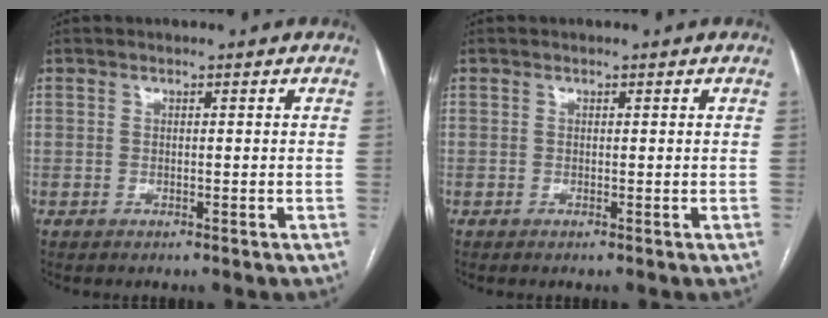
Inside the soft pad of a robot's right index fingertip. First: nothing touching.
{"total": 0.0}